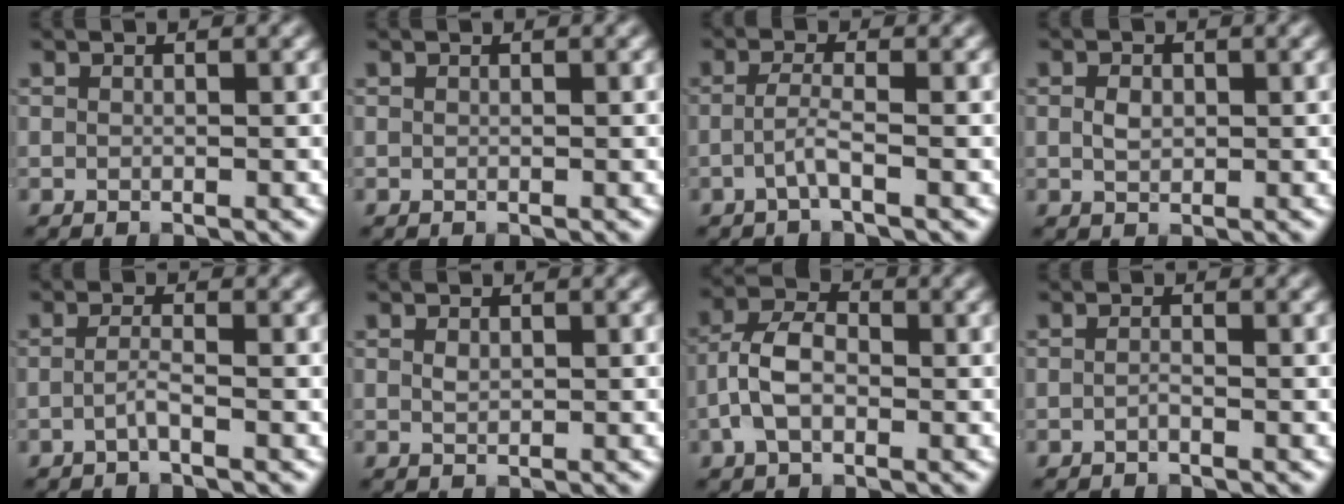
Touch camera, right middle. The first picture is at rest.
{"total": 0.0}
{"total": 1.9, "force": [-0.9, 0.2, 1.7], "torque": [-0.038, 0.006, -0.024]}
{"total": 1.5, "force": [0.1, 1.1, 1.1], "torque": [-0.023, 0.000, 0.001]}
{"total": 1.4, "force": [-0.7, 0.1, 1.1], "torque": [-0.024, 0.005, -0.018]}
{"total": 0.8, "force": [0.2, 0.5, 0.5], "torque": [-0.015, 0.000, 0.006]}
{"total": 4.3, "force": [-1.2, 2.6, 3.2], "torque": [-0.069, 0.011, -0.029]}
{"total": 0.6, "force": [-0.4, 0.1, 0.5], "torque": [-0.011, 0.001, -0.008]}